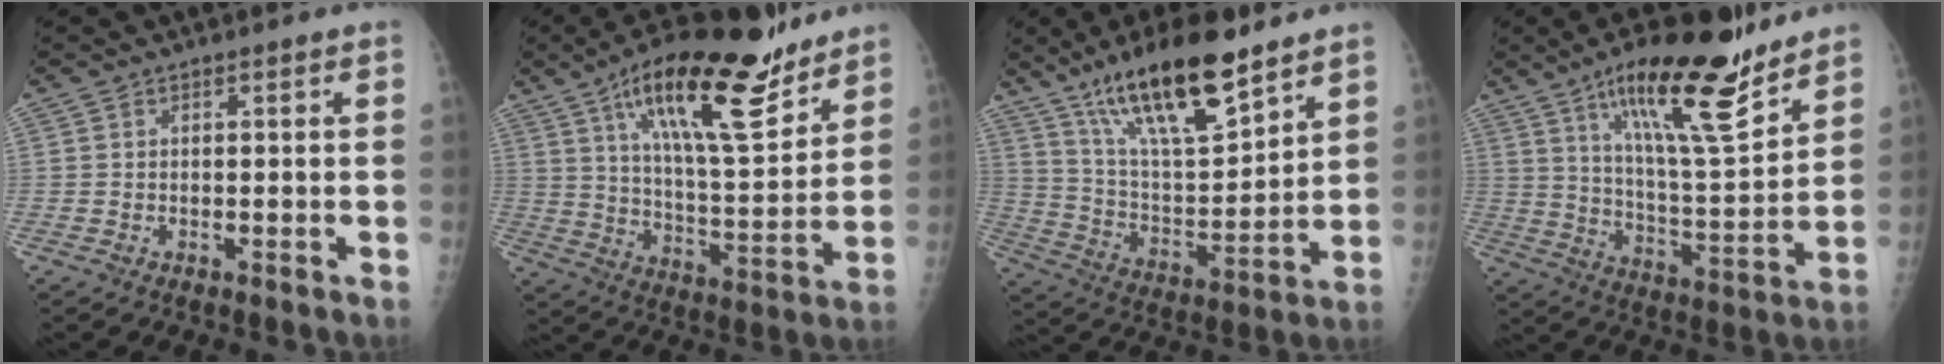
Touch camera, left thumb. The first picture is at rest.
{"total": 22.0, "force": [14.2, 6.6, 15.5], "torque": [-0.223, -0.068, 0.235]}
{"total": 20.0, "force": [13.8, 5.4, 13.4], "torque": [-0.208, -0.066, 0.251]}
{"total": 20.2, "force": [13.3, 4.7, 14.4], "torque": [-0.206, -0.075, 0.224]}